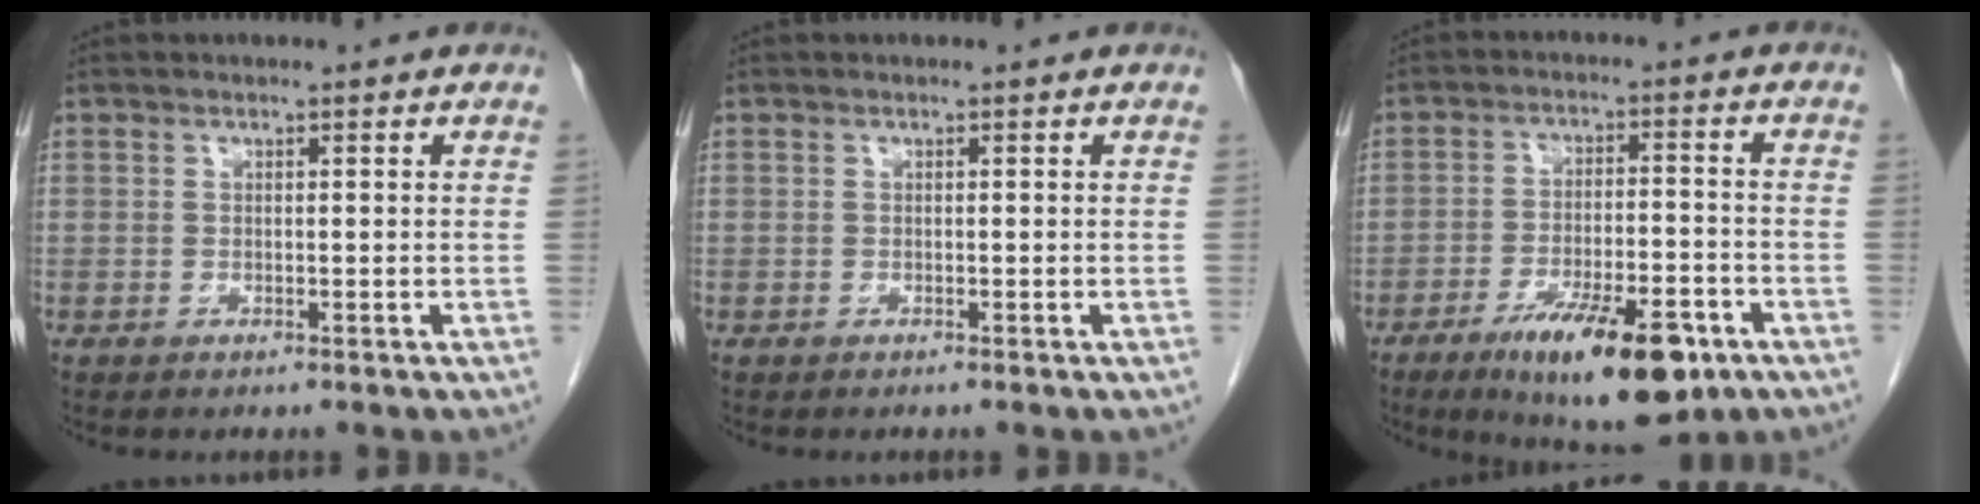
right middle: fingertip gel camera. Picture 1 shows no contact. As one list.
[{"total": 0.0}, {"total": 14.2, "force": [-8.2, 3.7, 11.0], "torque": [-0.163, -0.013, -0.122]}]